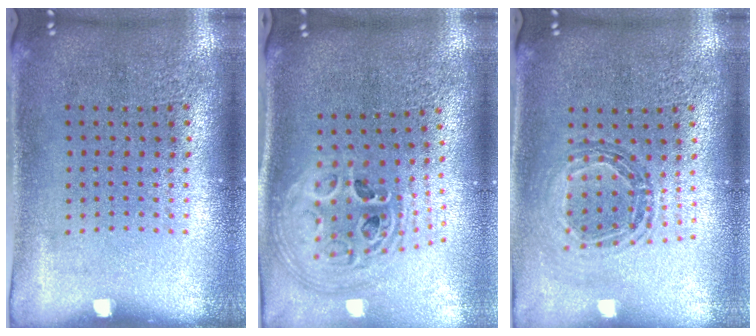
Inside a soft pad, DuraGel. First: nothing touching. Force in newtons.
{"total": 2.7, "press": 1.9, "slide": 1.9}
{"total": 0.8, "press": 0.8, "slide": 0.1}